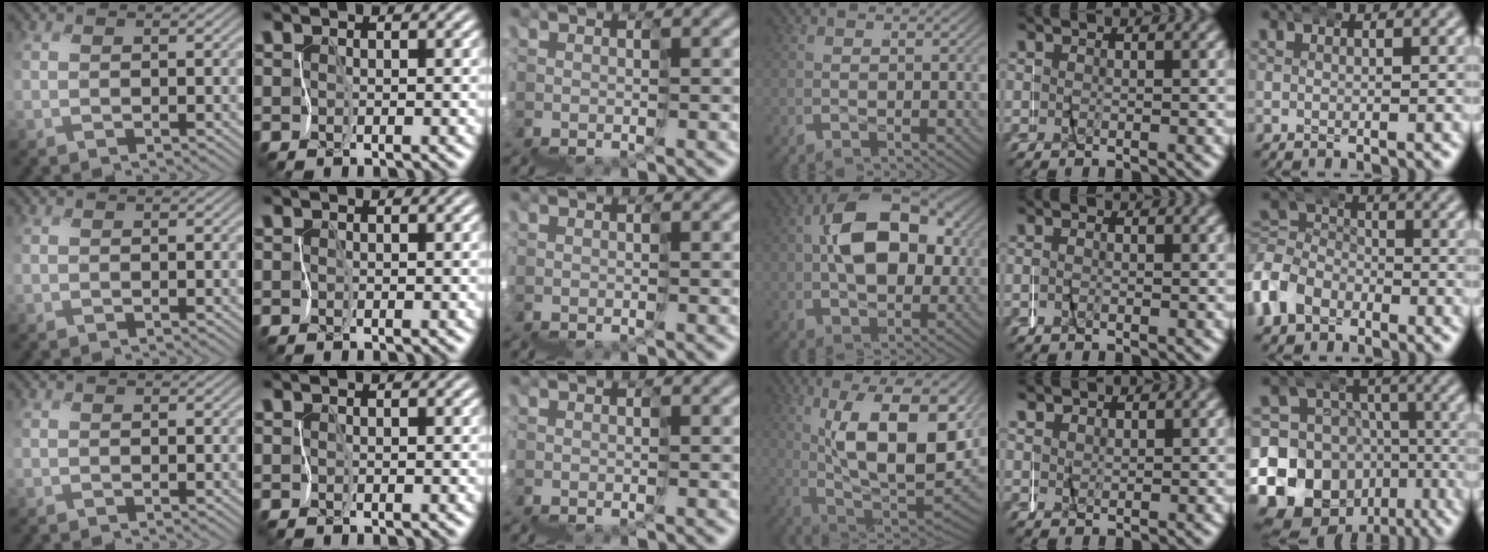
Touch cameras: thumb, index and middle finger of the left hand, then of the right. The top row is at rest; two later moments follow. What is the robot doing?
{"motion": "wrap", "object": "netting"}